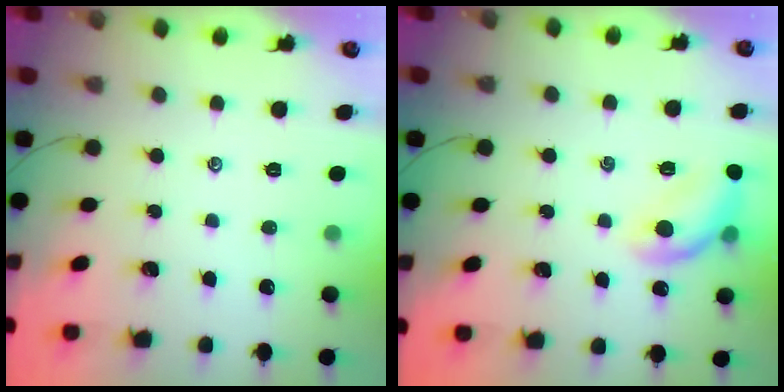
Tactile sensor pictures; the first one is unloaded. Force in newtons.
{"total": 12.4, "press": 12.4, "slide": 0.8}